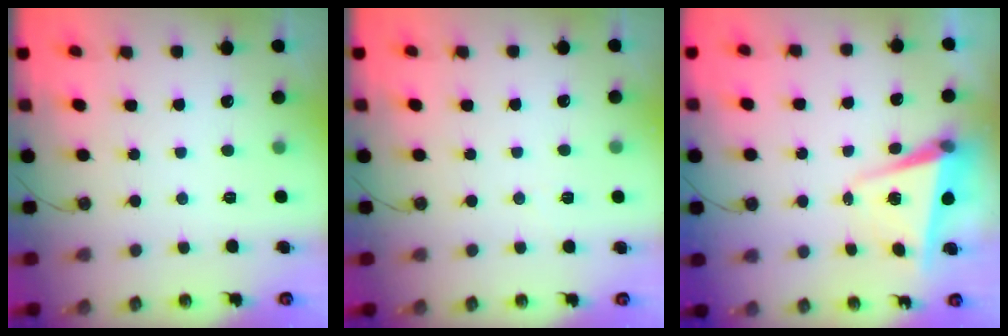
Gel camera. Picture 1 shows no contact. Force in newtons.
{"total": 2.6, "press": 2.5, "slide": 0.8}
{"total": 4.9, "press": 4.8, "slide": 1.2}